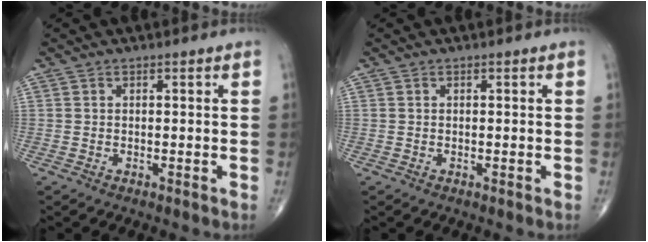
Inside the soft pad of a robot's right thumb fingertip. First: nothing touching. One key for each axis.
{"total": 0.0}